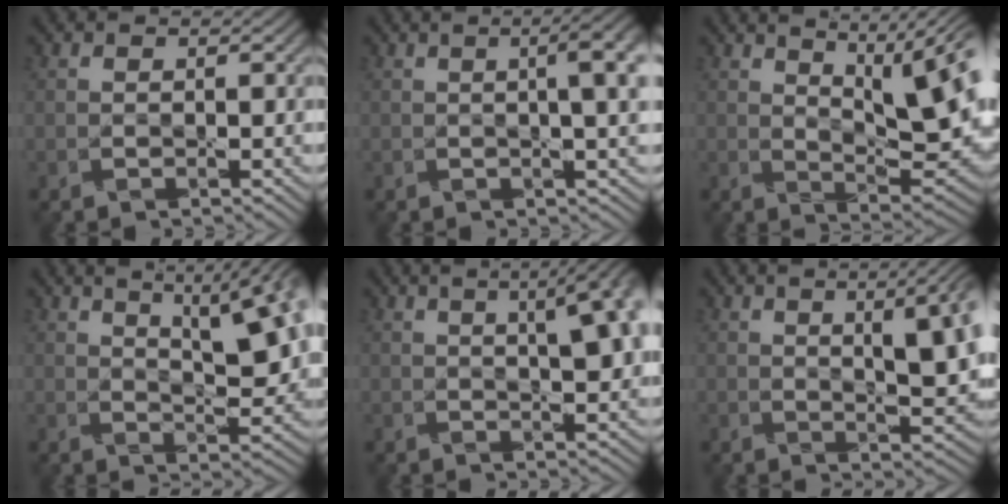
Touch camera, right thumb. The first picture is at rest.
{"total": 5.5, "force": [0.9, 1.4, 5.2], "torque": [-0.065, 0.014, 0.016]}
{"total": 11.3, "force": [5.1, 2.9, 9.7], "torque": [-0.161, 0.004, 0.082]}
{"total": 13.0, "force": [5.5, 4.7, 10.8], "torque": [-0.161, 0.022, 0.076]}
{"total": 9.1, "force": [2.8, 3.1, 8.0], "torque": [-0.081, 0.029, 0.026]}
{"total": 10.5, "force": [2.7, 3.9, 9.3], "torque": [-0.116, 0.019, 0.034]}